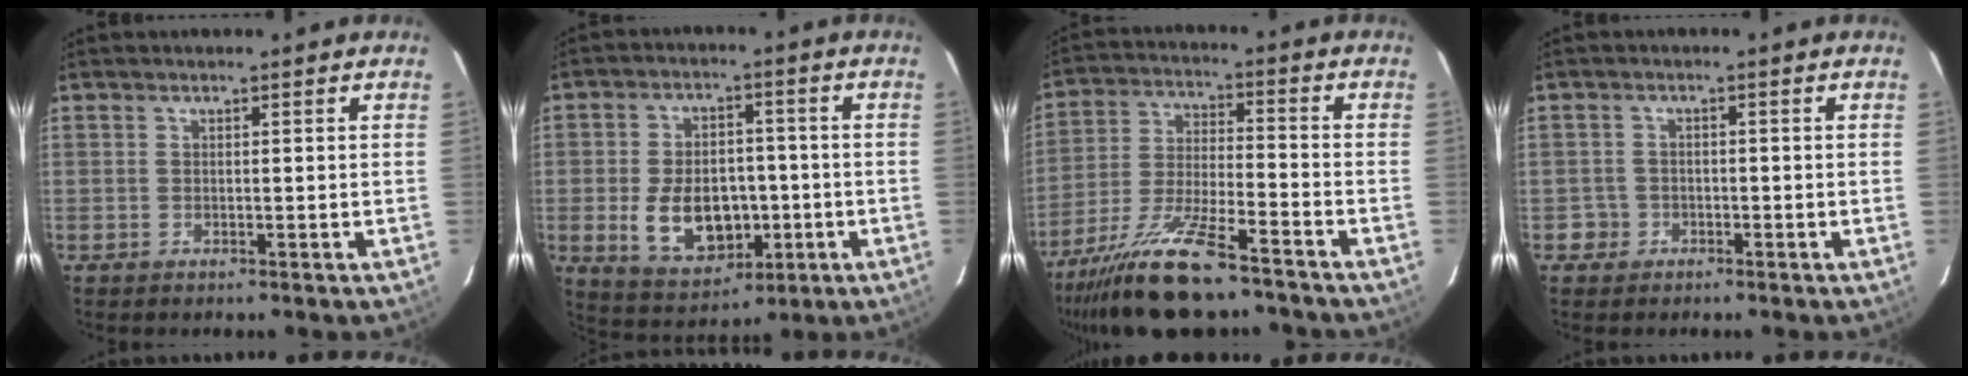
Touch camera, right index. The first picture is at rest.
{"total": 12.7, "force": [-2.8, 8.4, 9.1], "torque": [-0.190, 0.000, -0.025]}
{"total": 16.0, "force": [-12.6, 3.0, 9.4], "torque": [-0.197, -0.028, -0.225]}
{"total": 2.6, "force": [-1.1, 2.3, -0.2], "torque": [0.003, 0.017, -0.016]}